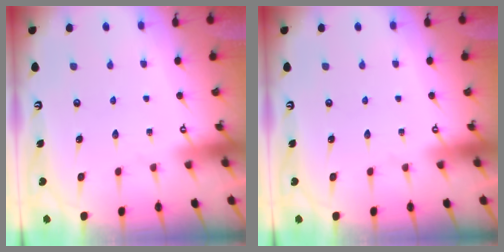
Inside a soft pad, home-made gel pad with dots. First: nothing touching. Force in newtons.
{"total": 0.0}